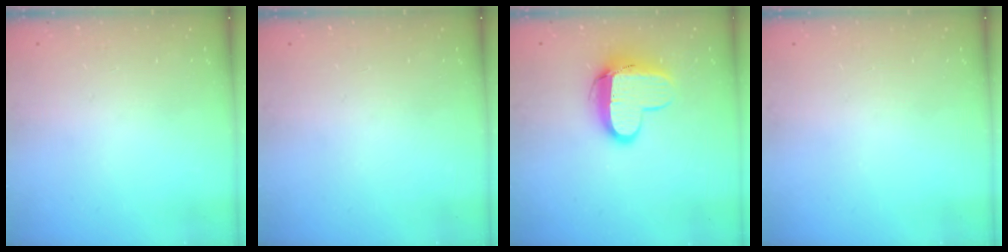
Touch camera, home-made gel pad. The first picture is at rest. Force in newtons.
{"total": 0.0}
{"total": 11.2, "press": 11.2, "slide": 1.1}
{"total": 0.0}